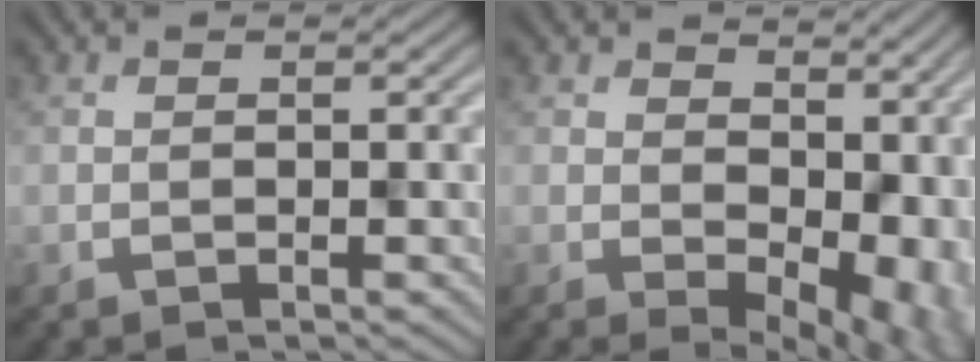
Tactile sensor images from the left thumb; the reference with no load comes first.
{"total": 11.5, "force": [0.5, 7.3, 8.9], "torque": [-0.104, -0.039, 0.046]}